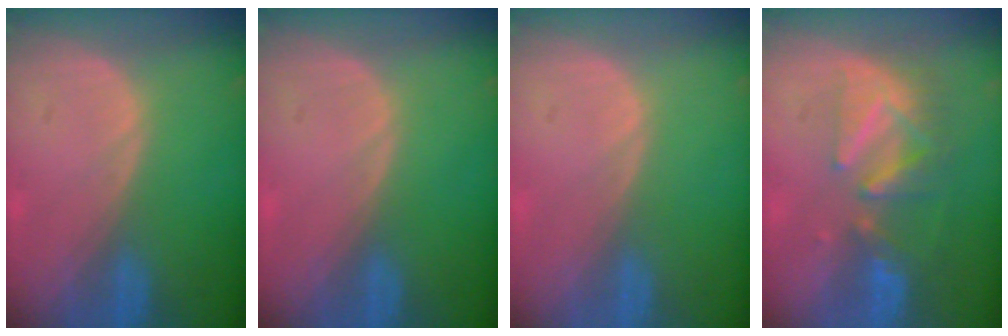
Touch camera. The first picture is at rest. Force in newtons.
{"total": 0.0}
{"total": 0.0}
{"total": 8.2, "press": 7.4, "slide": 3.6}